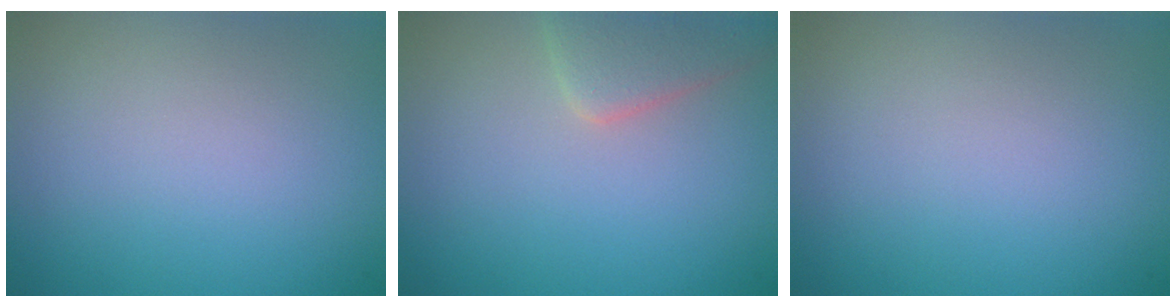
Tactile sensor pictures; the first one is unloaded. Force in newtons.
{"total": 3.3, "press": 3.3, "slide": 0.3}
{"total": 0.0}